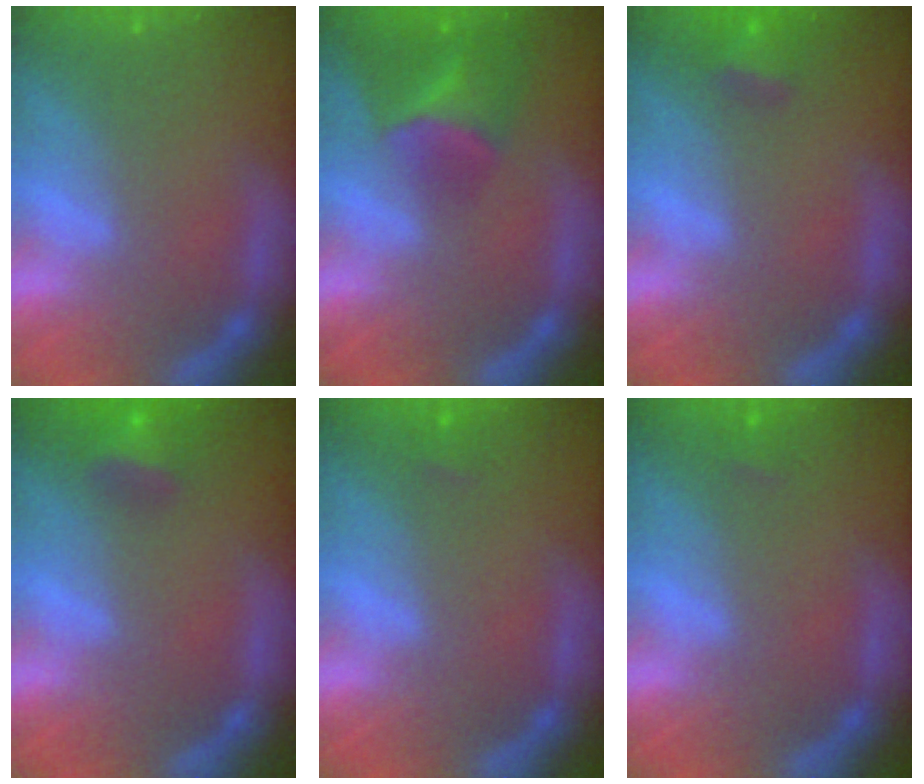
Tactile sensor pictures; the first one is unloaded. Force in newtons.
{"total": 5.5}
{"total": 2.4}
{"total": 3.4}
{"total": 0.9}
{"total": 0.9}